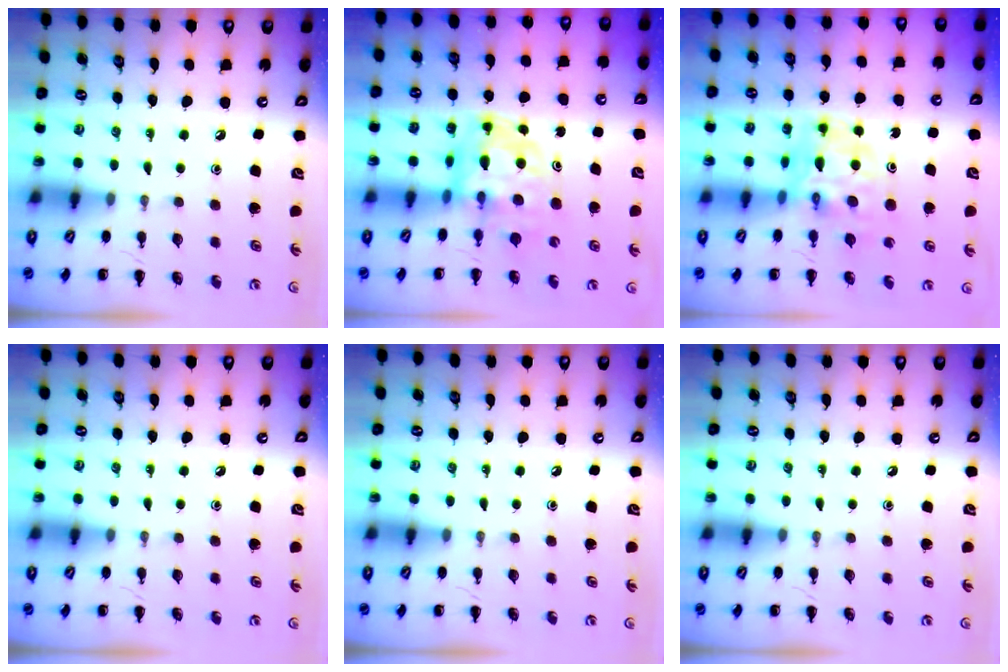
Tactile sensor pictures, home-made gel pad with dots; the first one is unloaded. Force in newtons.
{"total": 6.5, "press": 6.3, "slide": 1.7}
{"total": 8.2, "press": 7.7, "slide": 2.7}
{"total": 0.0}
{"total": 0.0}
{"total": 0.0}